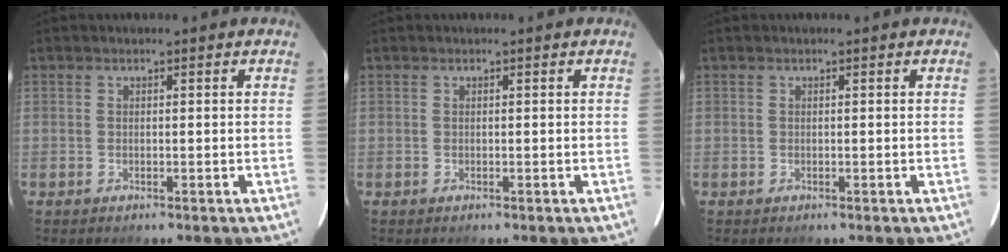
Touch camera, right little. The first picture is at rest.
{"total": 0.0}
{"total": 0.0}